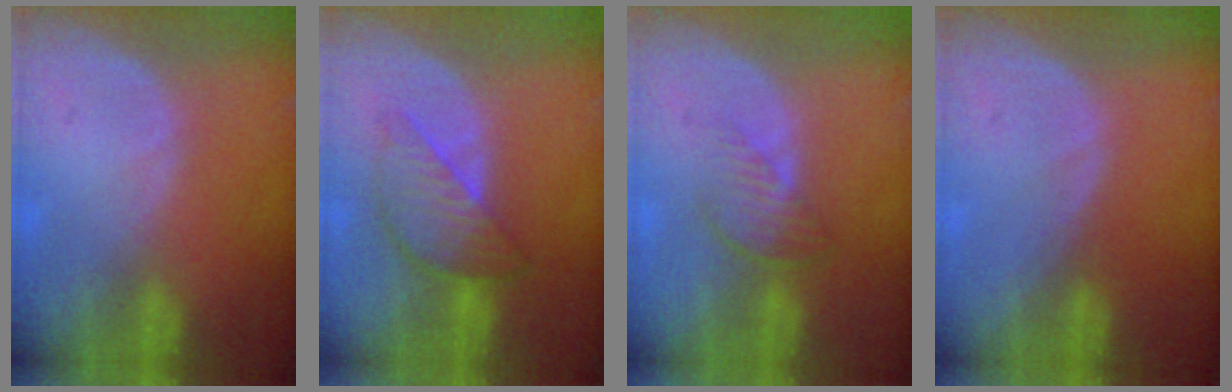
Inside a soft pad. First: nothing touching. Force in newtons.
{"total": 6.0, "press": 6.0, "slide": 0.4}
{"total": 3.8, "press": 3.3, "slide": 1.8}
{"total": 0.0}